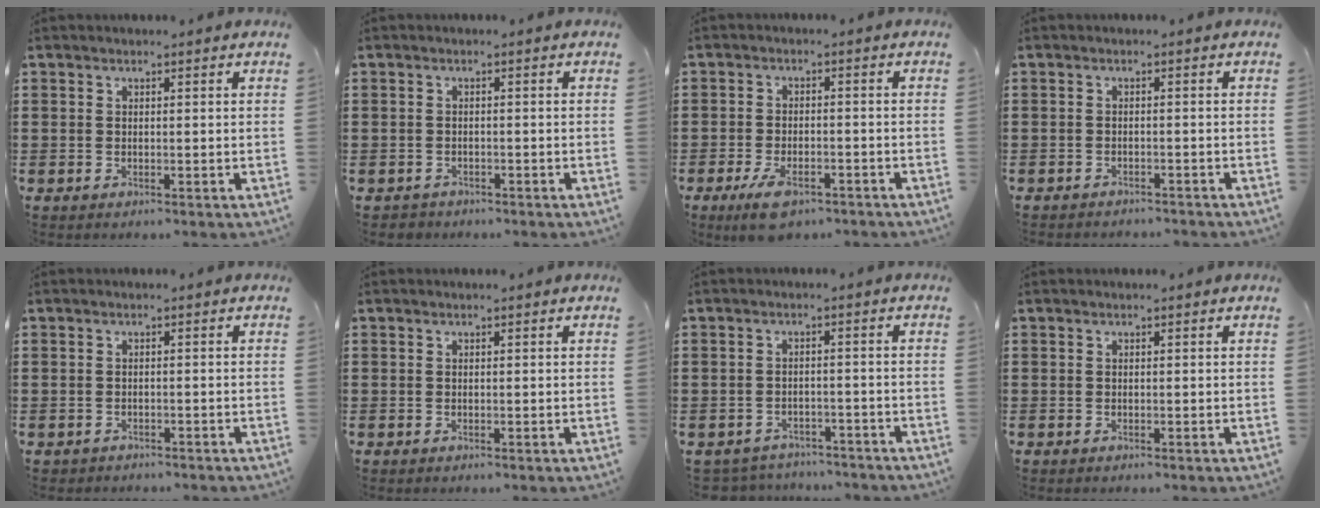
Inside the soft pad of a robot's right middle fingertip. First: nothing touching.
{"total": 1.1, "force": [-0.9, 0.5, -0.2], "torque": [0.000, 0.004, -0.023]}
{"total": 5.1, "force": [-3.5, 2.0, 3.1], "torque": [-0.064, 0.005, -0.065]}
{"total": 1.4, "force": [-1.4, 0.2, -0.1], "torque": [-0.004, 0.003, -0.031]}
{"total": 1.0, "force": [-0.9, 0.3, -0.1], "torque": [-0.002, 0.002, -0.021]}
{"total": 0.0}
{"total": 2.8, "force": [-2.8, 0.4, -0.3], "torque": [-0.003, 0.002, -0.062]}
{"total": 0.0}